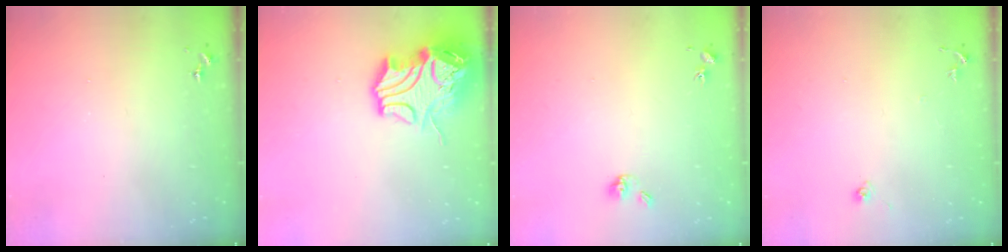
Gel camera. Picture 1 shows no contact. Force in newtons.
{"total": 17.6, "press": 17.4, "slide": 2.5}
{"total": 5.3, "press": 4.7, "slide": 2.3}
{"total": 6.2, "press": 6.1, "slide": 0.5}